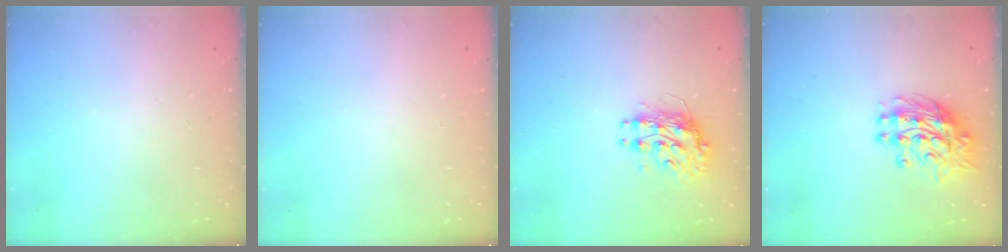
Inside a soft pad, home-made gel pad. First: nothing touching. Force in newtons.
{"total": 0.0}
{"total": 9.6, "press": 9.5, "slide": 0.7}
{"total": 11.1, "press": 11.0, "slide": 1.5}